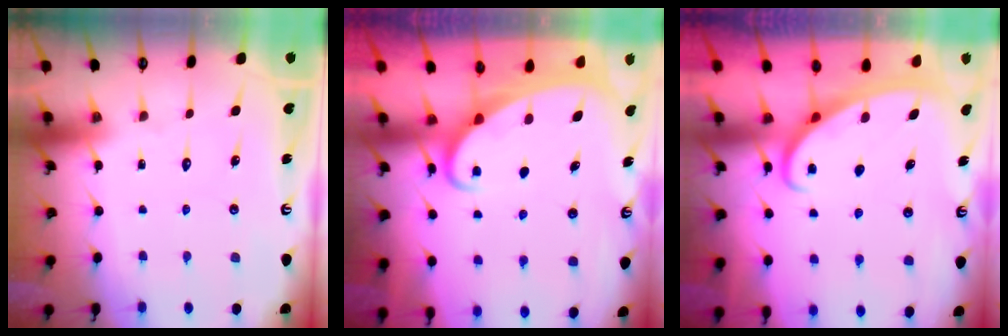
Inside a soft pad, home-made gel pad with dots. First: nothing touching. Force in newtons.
{"total": 2.6, "press": 2.6, "slide": 0.4}
{"total": 2.5, "press": 2.5, "slide": 0.4}